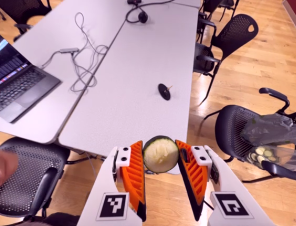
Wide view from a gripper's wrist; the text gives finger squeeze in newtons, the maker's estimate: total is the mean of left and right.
{"total": 8.2, "left": 8.0, "right": 8.3}